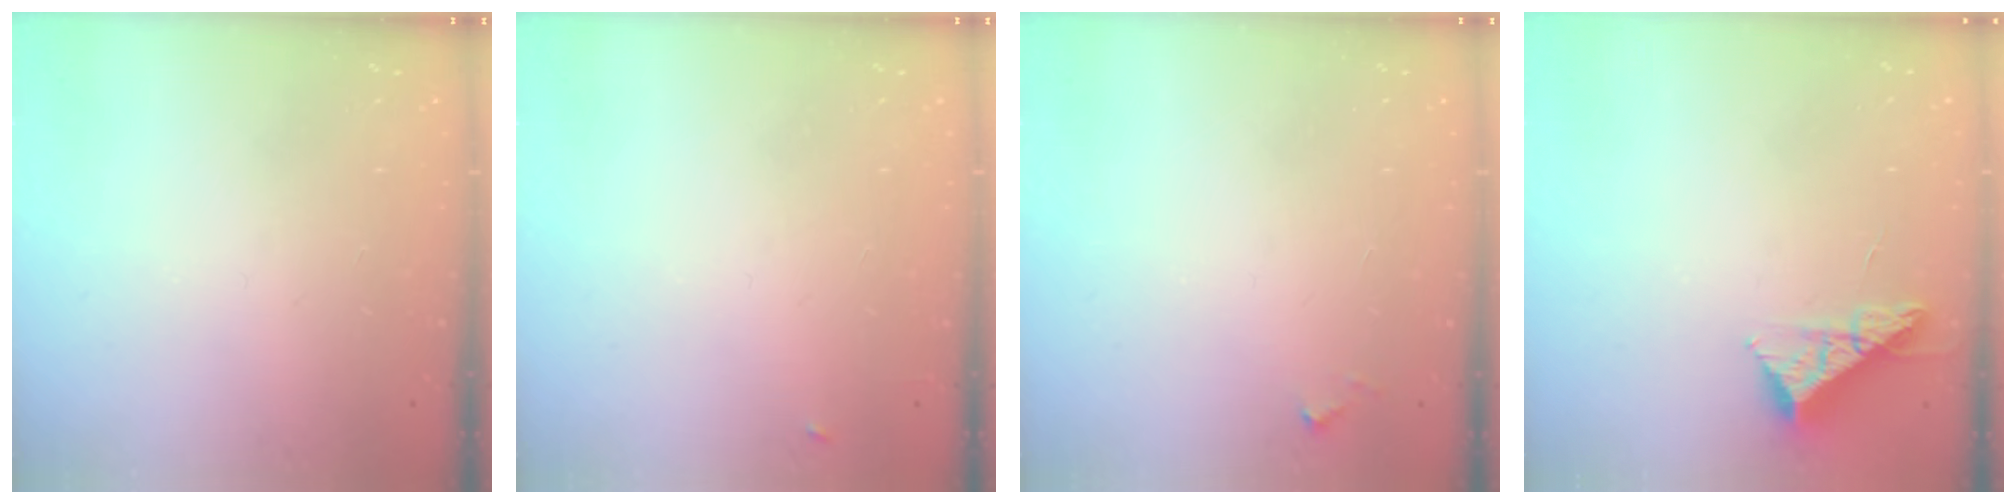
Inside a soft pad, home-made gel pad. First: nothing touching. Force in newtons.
{"total": 3.9, "press": 3.9, "slide": 0.5}
{"total": 4.2, "press": 4.2, "slide": 0.1}
{"total": 8.9, "press": 8.9, "slide": 0.3}